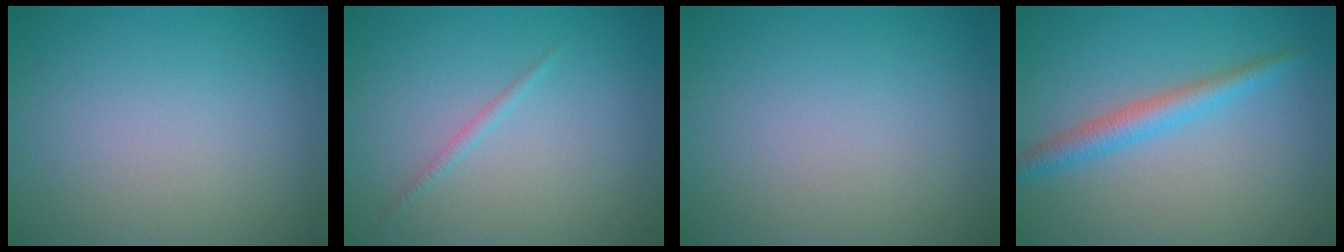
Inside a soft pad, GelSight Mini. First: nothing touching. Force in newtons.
{"total": 0.7, "press": 0.7, "slide": 0.1}
{"total": 0.0}
{"total": 2.7, "press": 2.7, "slide": 0.1}